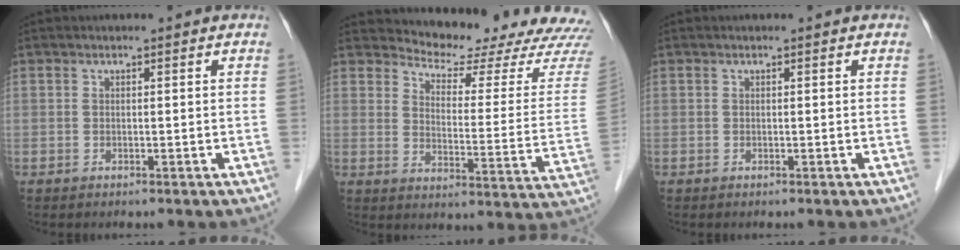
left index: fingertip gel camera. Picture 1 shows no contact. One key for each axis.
{"total": 17.4, "fx": 16.9, "fy": 1.8, "fz": 3.8, "tx": -0.043, "ty": -0.096, "tz": 0.192}
{"total": 0.0}